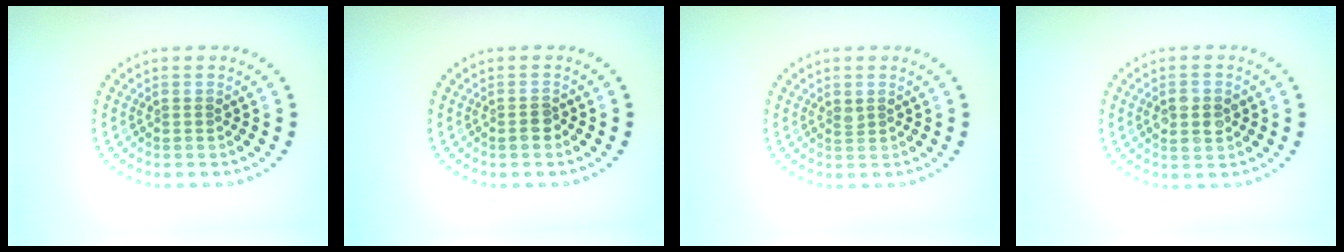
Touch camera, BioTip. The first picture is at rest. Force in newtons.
{"total": 1.3, "press": 1.1, "slide": 0.6}
{"total": 0.7, "press": 0.6, "slide": 0.4}
{"total": 2.8, "press": 2.8, "slide": 0.2}